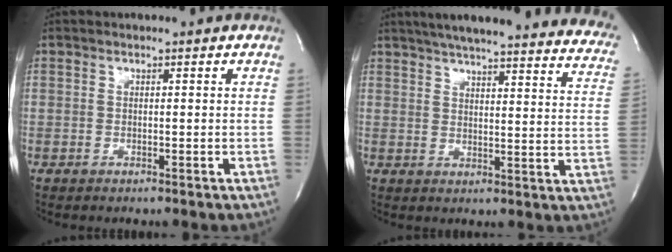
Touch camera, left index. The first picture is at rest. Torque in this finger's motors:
{"motor_torque": [0.04, -0.08, 0.36, 0.12]}